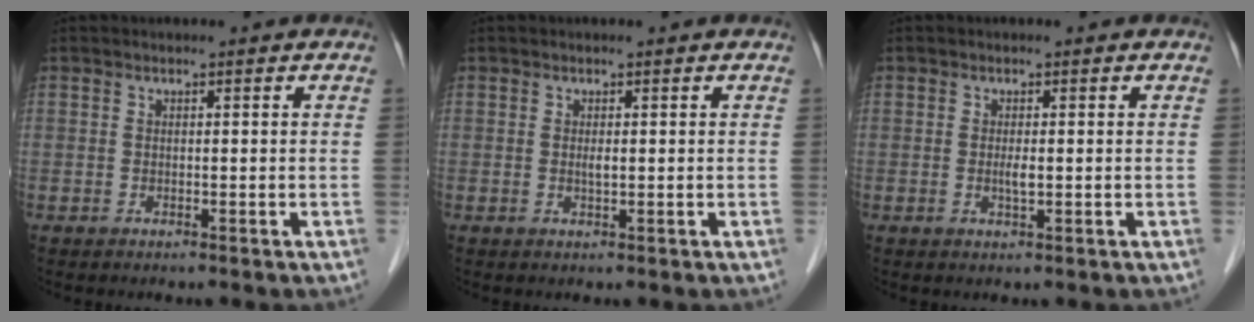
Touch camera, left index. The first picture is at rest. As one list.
[{"total": 0.9, "force": [0.1, 0.1, 0.8], "torque": [-0.019, -0.003, 0.002]}, {"total": 1.4, "force": [0.0, 0.2, 1.3], "torque": [-0.028, -0.003, -0.001]}]